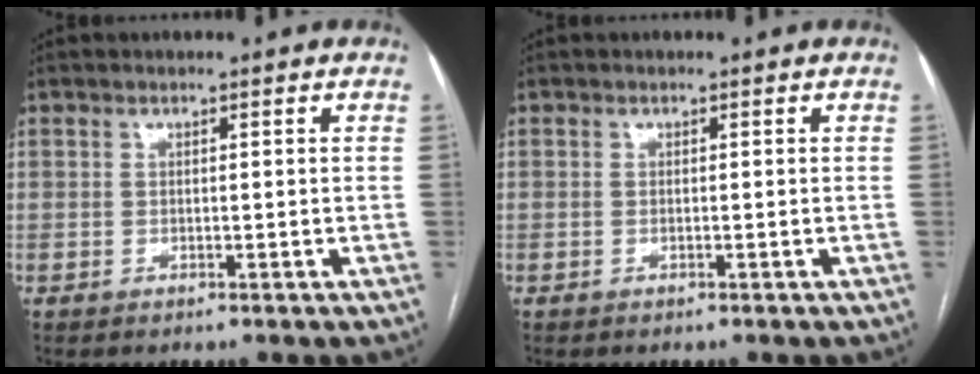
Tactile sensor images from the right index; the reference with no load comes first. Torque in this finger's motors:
{"motor_torque": [0.03, 0.12, 0.01, 0.01]}